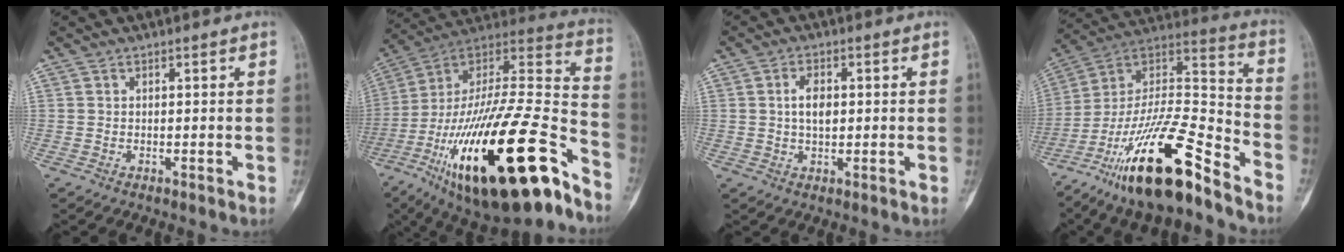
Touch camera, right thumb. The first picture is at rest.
{"total": 38.1, "force": [-19.0, 12.3, 30.7], "torque": [-0.505, 0.057, -0.306]}
{"total": 4.3, "force": [0.5, 2.4, 3.5], "torque": [-0.062, 0.001, 0.008]}
{"total": 24.9, "force": [-16.7, 6.4, 17.4], "torque": [-0.329, 0.076, -0.291]}